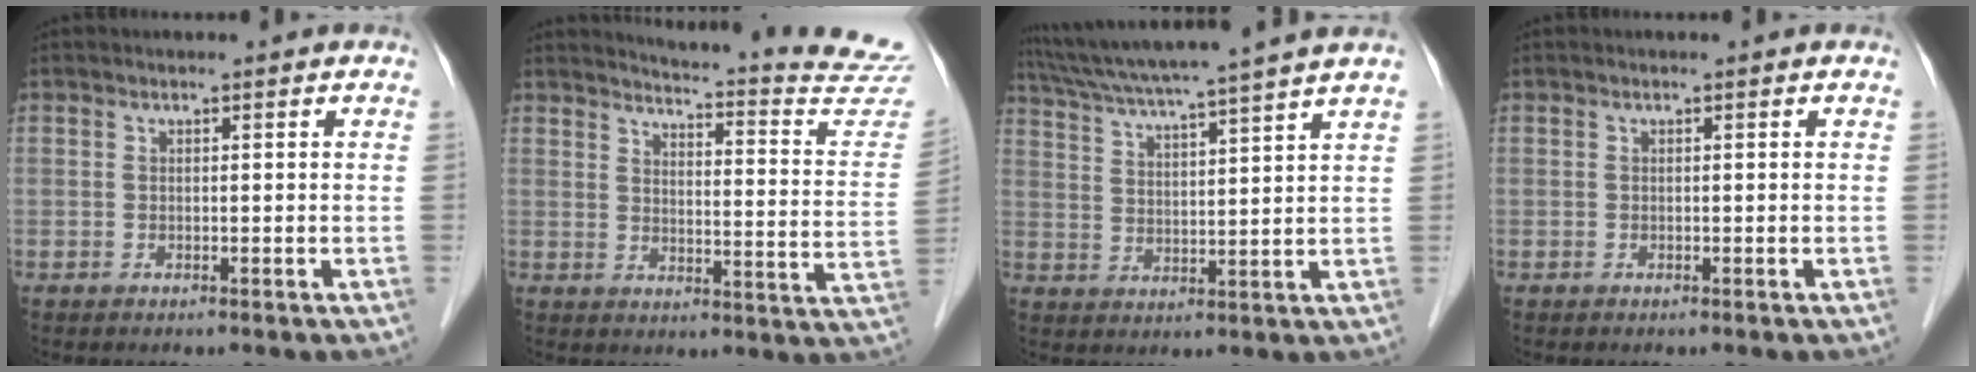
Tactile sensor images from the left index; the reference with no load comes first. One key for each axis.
{"total": 19.9, "fx": 19.2, "fy": 0.9, "fz": 5.0, "tx": -0.063, "ty": -0.119, "tz": 0.203}
{"total": 15.8, "fx": 13.6, "fy": -1.7, "fz": 7.8, "tx": -0.140, "ty": 0.004, "tz": 0.201}
{"total": 0.0}